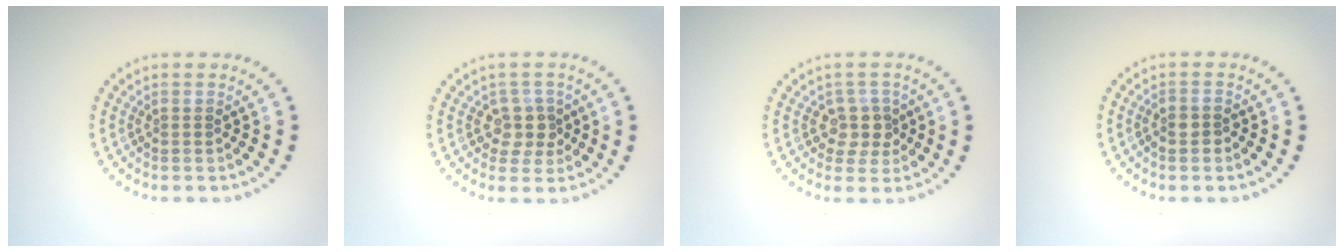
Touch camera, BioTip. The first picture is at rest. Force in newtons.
{"total": 2.4, "press": 2.1, "slide": 1.2}
{"total": 2.4, "press": 2.1, "slide": 1.2}
{"total": 1.5, "press": 1.3, "slide": 0.6}